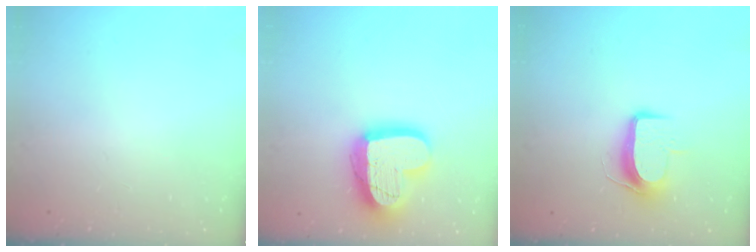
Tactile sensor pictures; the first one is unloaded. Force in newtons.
{"total": 20.4, "press": 20.3, "slide": 1.7}
{"total": 9.2, "press": 9.1, "slide": 0.9}